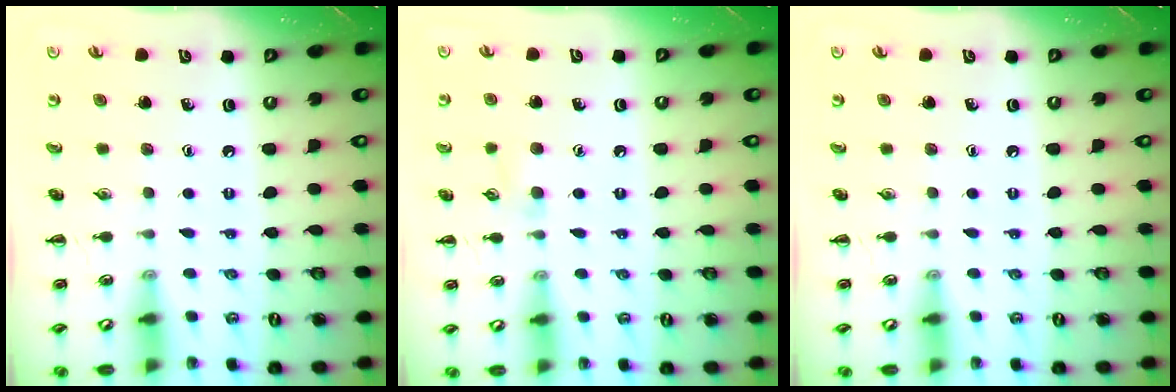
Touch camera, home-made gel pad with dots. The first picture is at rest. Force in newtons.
{"total": 5.7, "press": 5.3, "slide": 2.1}
{"total": 0.0}